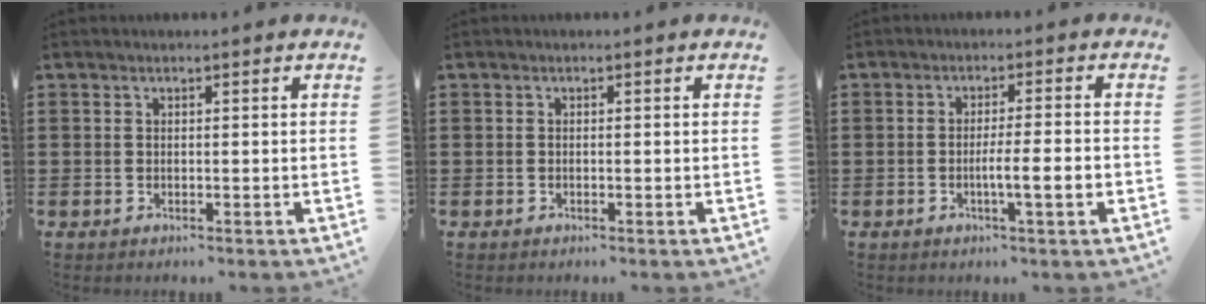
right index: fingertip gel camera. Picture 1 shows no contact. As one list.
[{"total": 0.0}, {"total": 4.8, "force": [-1.4, 0.0, 4.5], "torque": [-0.077, -0.008, -0.025]}]